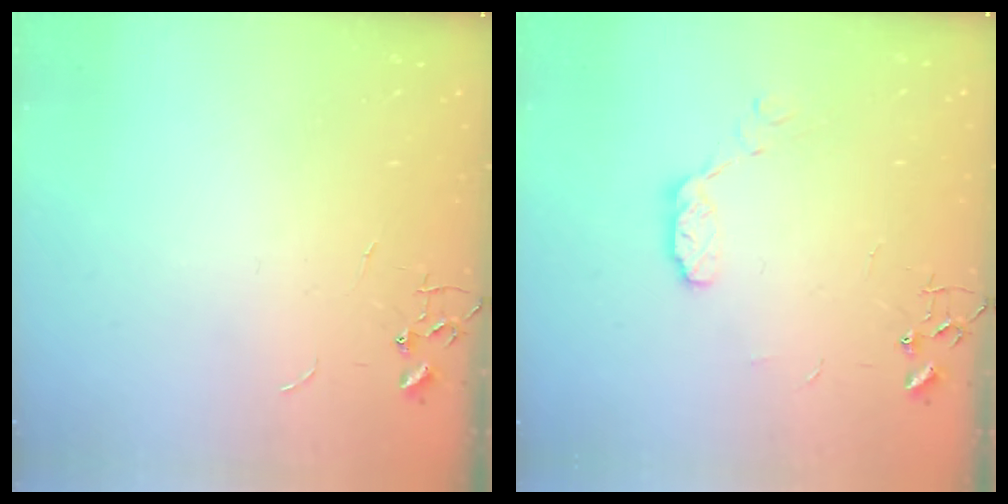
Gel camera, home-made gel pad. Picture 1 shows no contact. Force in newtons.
{"total": 6.8, "press": 6.8, "slide": 0.5}